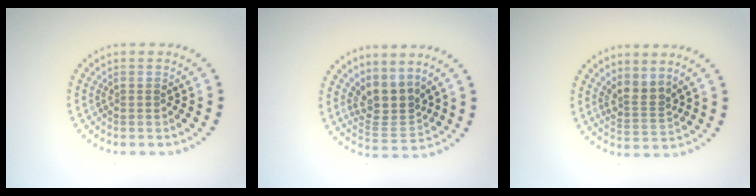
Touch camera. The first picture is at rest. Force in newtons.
{"total": 3.4, "press": 2.6, "slide": 2.3}
{"total": 2.5, "press": 1.8, "slide": 1.7}